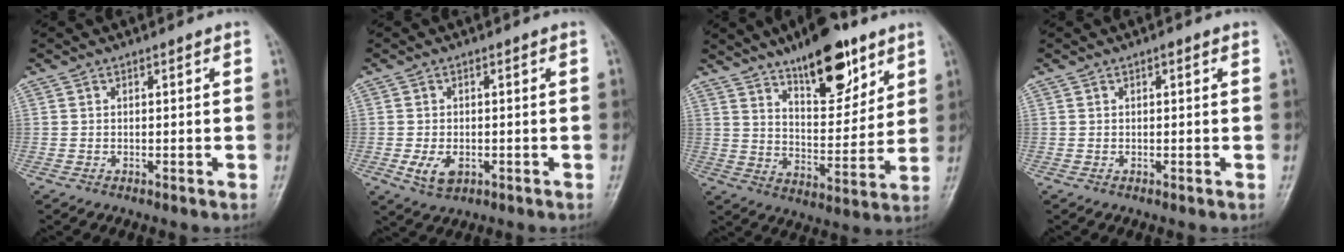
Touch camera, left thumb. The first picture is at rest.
{"total": 4.1, "force": [-1.1, 2.6, 3.0], "torque": [-0.054, -0.005, -0.014]}
{"total": 16.1, "force": [10.3, 6.4, 10.5], "torque": [-0.117, -0.059, 0.168]}
{"total": 0.7, "force": [0.3, 0.2, 0.6], "torque": [-0.008, 0.002, 0.001]}